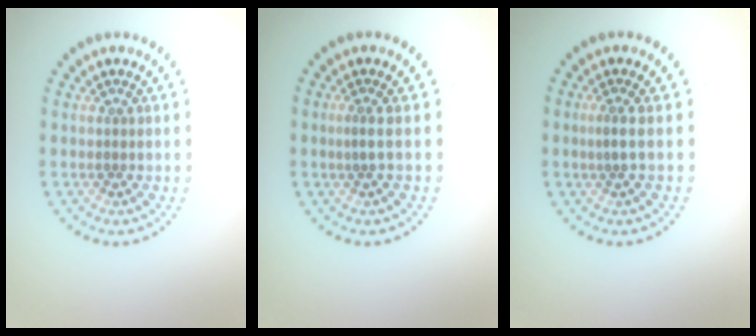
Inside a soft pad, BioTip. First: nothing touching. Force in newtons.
{"total": 0.9, "press": 0.3, "slide": 0.9}
{"total": 1.1, "press": 0.5, "slide": 1.0}